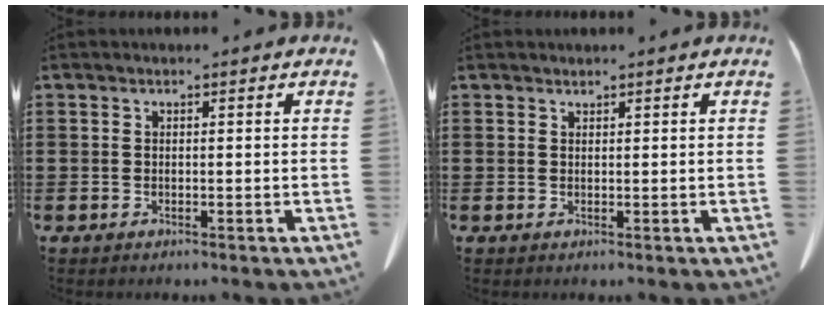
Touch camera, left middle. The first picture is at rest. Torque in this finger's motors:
{"motor_torque": [-0.46, 0.55, -0.09, -0.02]}